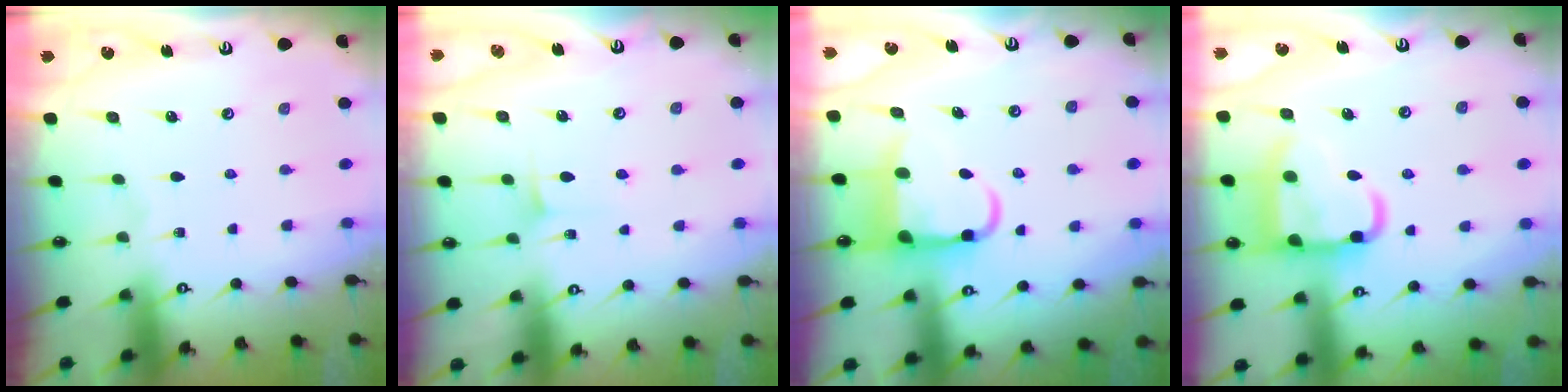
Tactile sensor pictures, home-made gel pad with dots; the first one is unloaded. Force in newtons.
{"total": 4.9, "press": 4.9, "slide": 0.6}
{"total": 8.7, "press": 8.6, "slide": 1.4}
{"total": 15.2, "press": 15.1, "slide": 1.6}